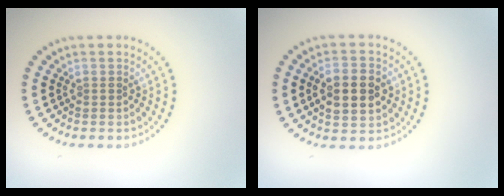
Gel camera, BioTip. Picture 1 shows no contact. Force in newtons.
{"total": 5.1, "press": 5.1, "slide": 0.3}